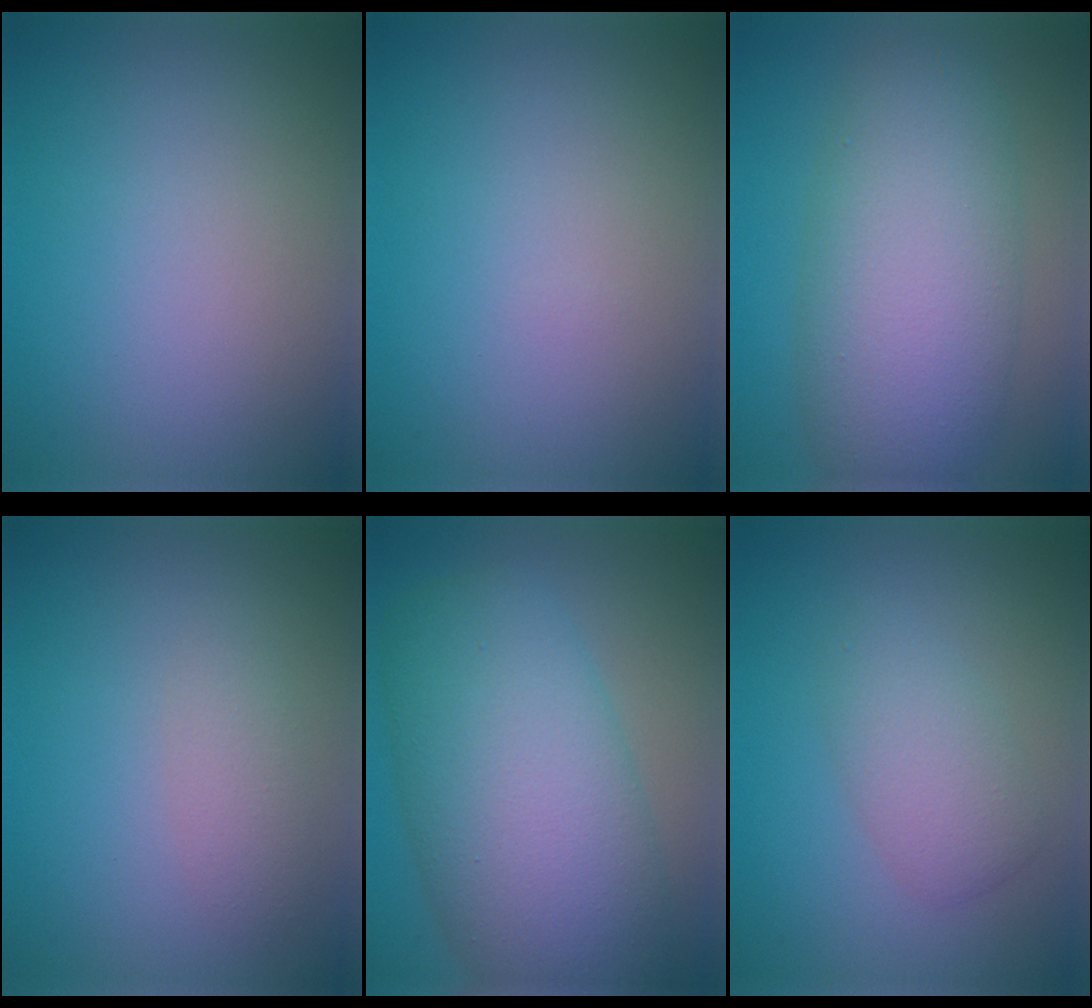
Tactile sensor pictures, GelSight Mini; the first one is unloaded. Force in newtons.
{"total": 0.0}
{"total": 9.6, "press": 9.6, "slide": 0.1}
{"total": 1.8, "press": 1.8, "slide": 0.1}
{"total": 12.0, "press": 12.0, "slide": 0.4}
{"total": 3.0, "press": 3.0, "slide": 0.0}